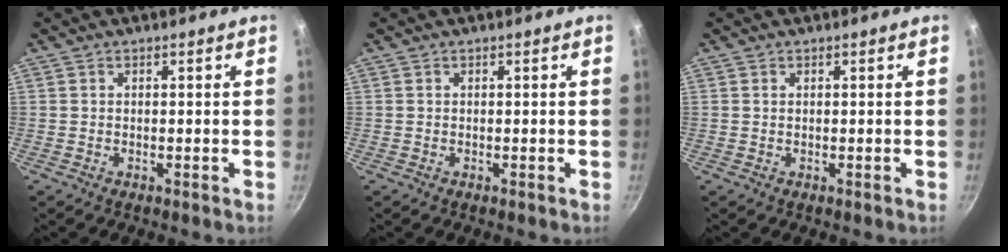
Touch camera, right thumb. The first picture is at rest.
{"total": 0.0}
{"total": 0.0}